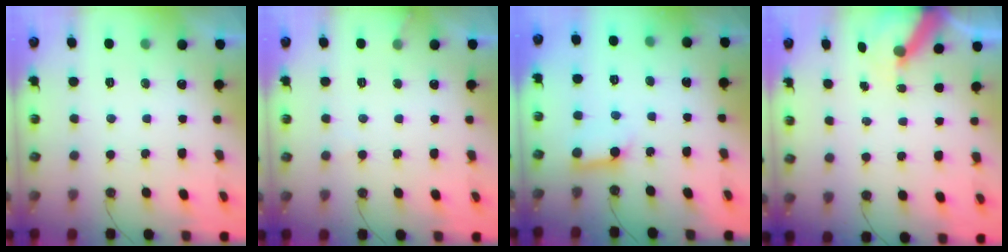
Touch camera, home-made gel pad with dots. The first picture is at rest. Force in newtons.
{"total": 5.1, "press": 5.0, "slide": 0.3}
{"total": 7.4, "press": 7.3, "slide": 0.9}
{"total": 5.7, "press": 5.7, "slide": 0.7}